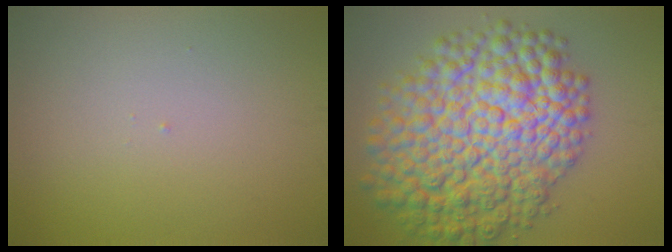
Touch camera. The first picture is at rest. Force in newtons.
{"total": 13.4, "press": 13.4, "slide": 0.3}